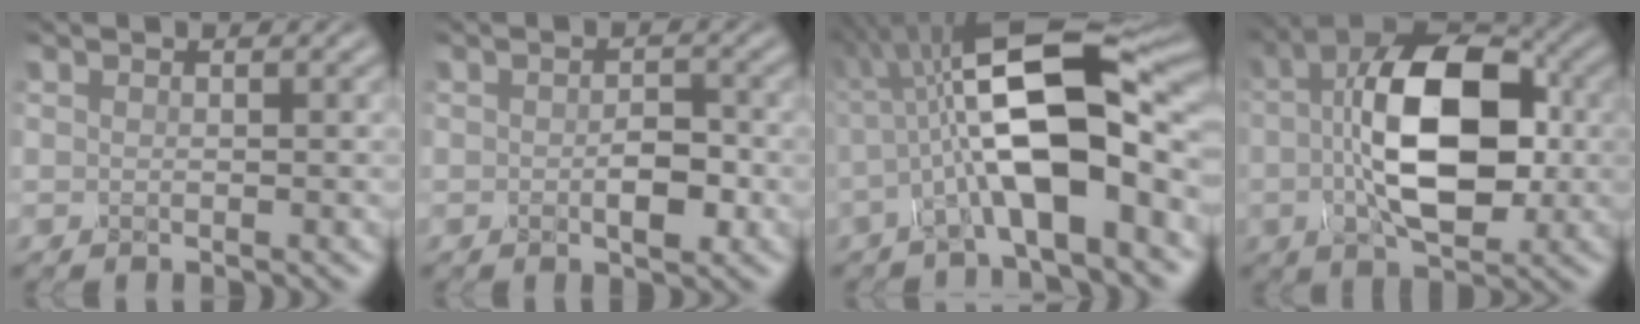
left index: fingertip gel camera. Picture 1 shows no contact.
{"total": 2.5, "force": [-0.8, 1.3, 2.0], "torque": [-0.033, -0.009, -0.013]}
{"total": 12.2, "force": [-1.2, 3.9, 11.5], "torque": [-0.193, 0.015, -0.028]}
{"total": 11.3, "force": [0.4, 5.9, 9.6], "torque": [-0.155, 0.011, -0.002]}